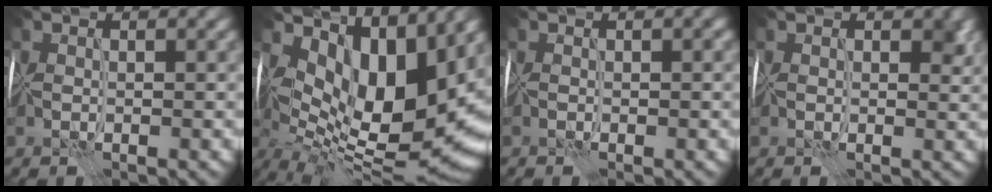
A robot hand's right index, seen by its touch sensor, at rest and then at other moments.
{"total": 13.2, "force": [4.2, 6.6, 10.6], "torque": [-0.169, -0.011, 0.088]}
{"total": 0.0}
{"total": 2.0, "force": [0.6, 1.5, 1.2], "torque": [-0.009, -0.003, 0.009]}